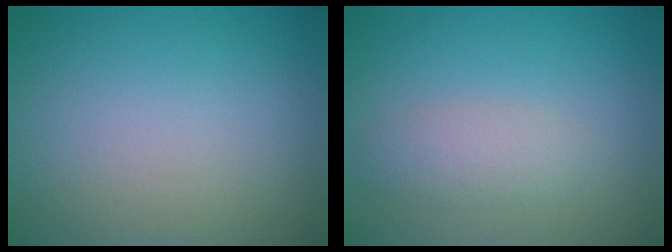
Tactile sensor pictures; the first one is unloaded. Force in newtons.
{"total": 2.3, "press": 2.3, "slide": 0.1}